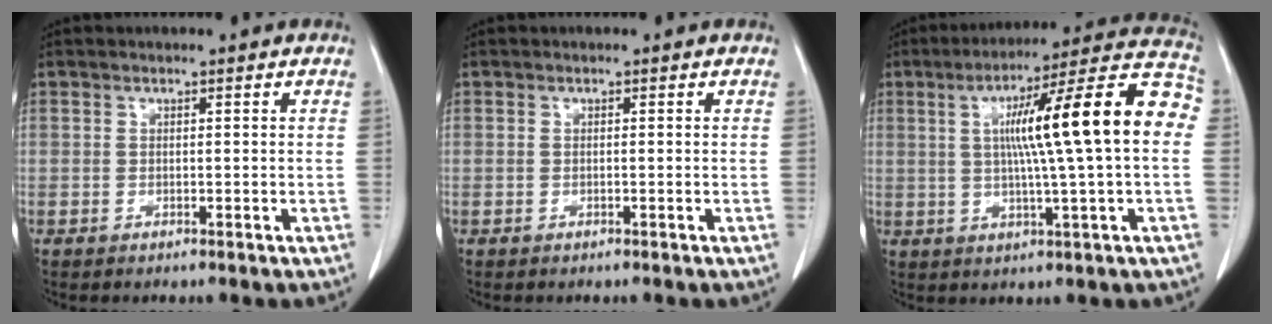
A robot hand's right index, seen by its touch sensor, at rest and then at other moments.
{"total": 0.0}
{"total": 18.1, "force": [2.0, 0.5, 18.0], "torque": [-0.259, 0.031, 0.020]}